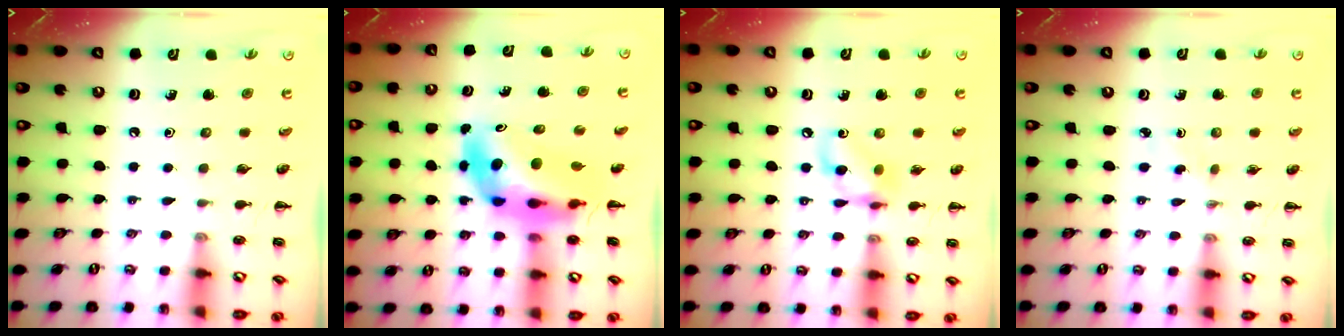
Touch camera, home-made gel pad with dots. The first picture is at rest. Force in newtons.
{"total": 11.0, "press": 10.4, "slide": 3.5}
{"total": 9.1, "press": 9.1, "slide": 0.9}
{"total": 2.3, "press": 2.1, "slide": 0.9}